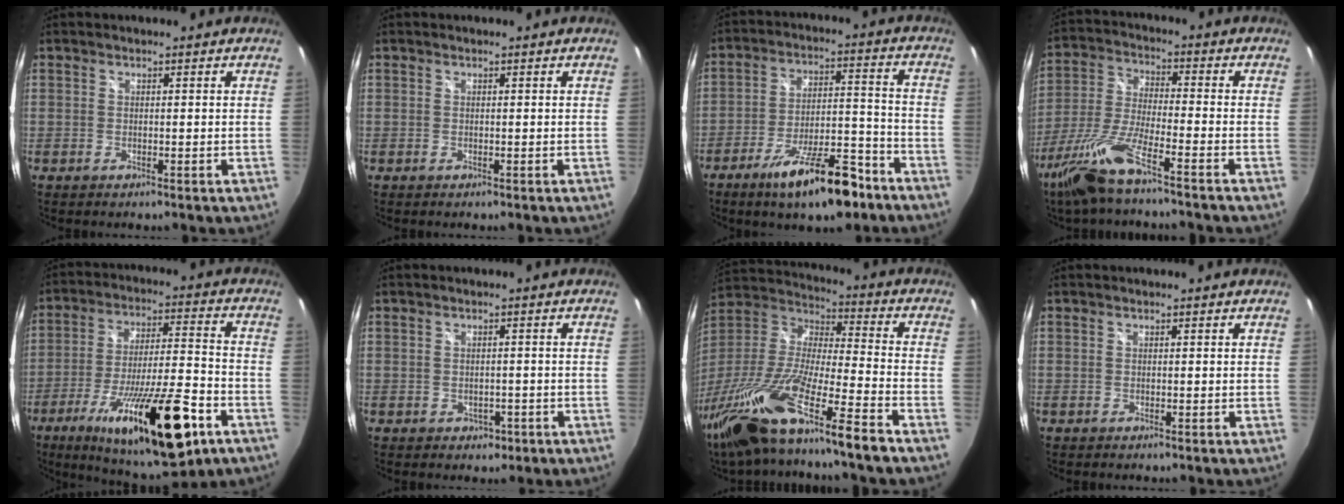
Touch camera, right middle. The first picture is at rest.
{"total": 0.0}
{"total": 15.1, "force": [-10.5, 4.1, 10.1], "torque": [-0.175, -0.004, -0.159]}
{"total": 11.8, "force": [-8.2, 1.4, 8.4], "torque": [-0.186, -0.019, -0.159]}
{"total": 25.0, "force": [-13.1, 5.8, 20.4], "torque": [-0.349, -0.044, -0.206]}
{"total": 2.8, "force": [-1.1, 2.3, 1.2], "torque": [-0.024, -0.001, -0.006]}
{"total": 25.2, "force": [-17.8, 1.8, 17.7], "torque": [-0.332, -0.049, -0.325]}
{"total": 0.0}